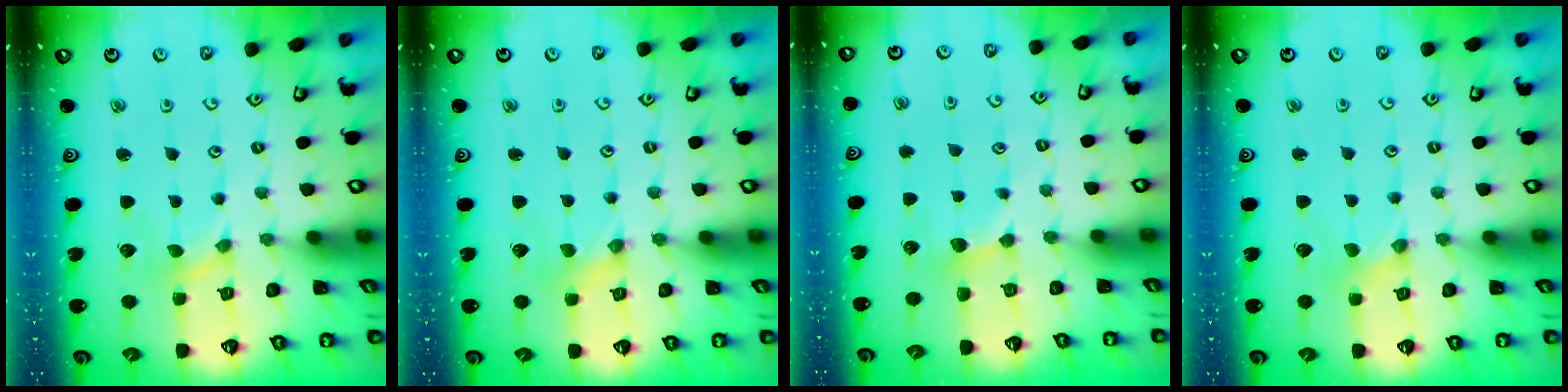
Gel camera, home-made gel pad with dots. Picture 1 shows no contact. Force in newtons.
{"total": 0.0}
{"total": 4.1, "press": 4.0, "slide": 0.6}
{"total": 0.0}